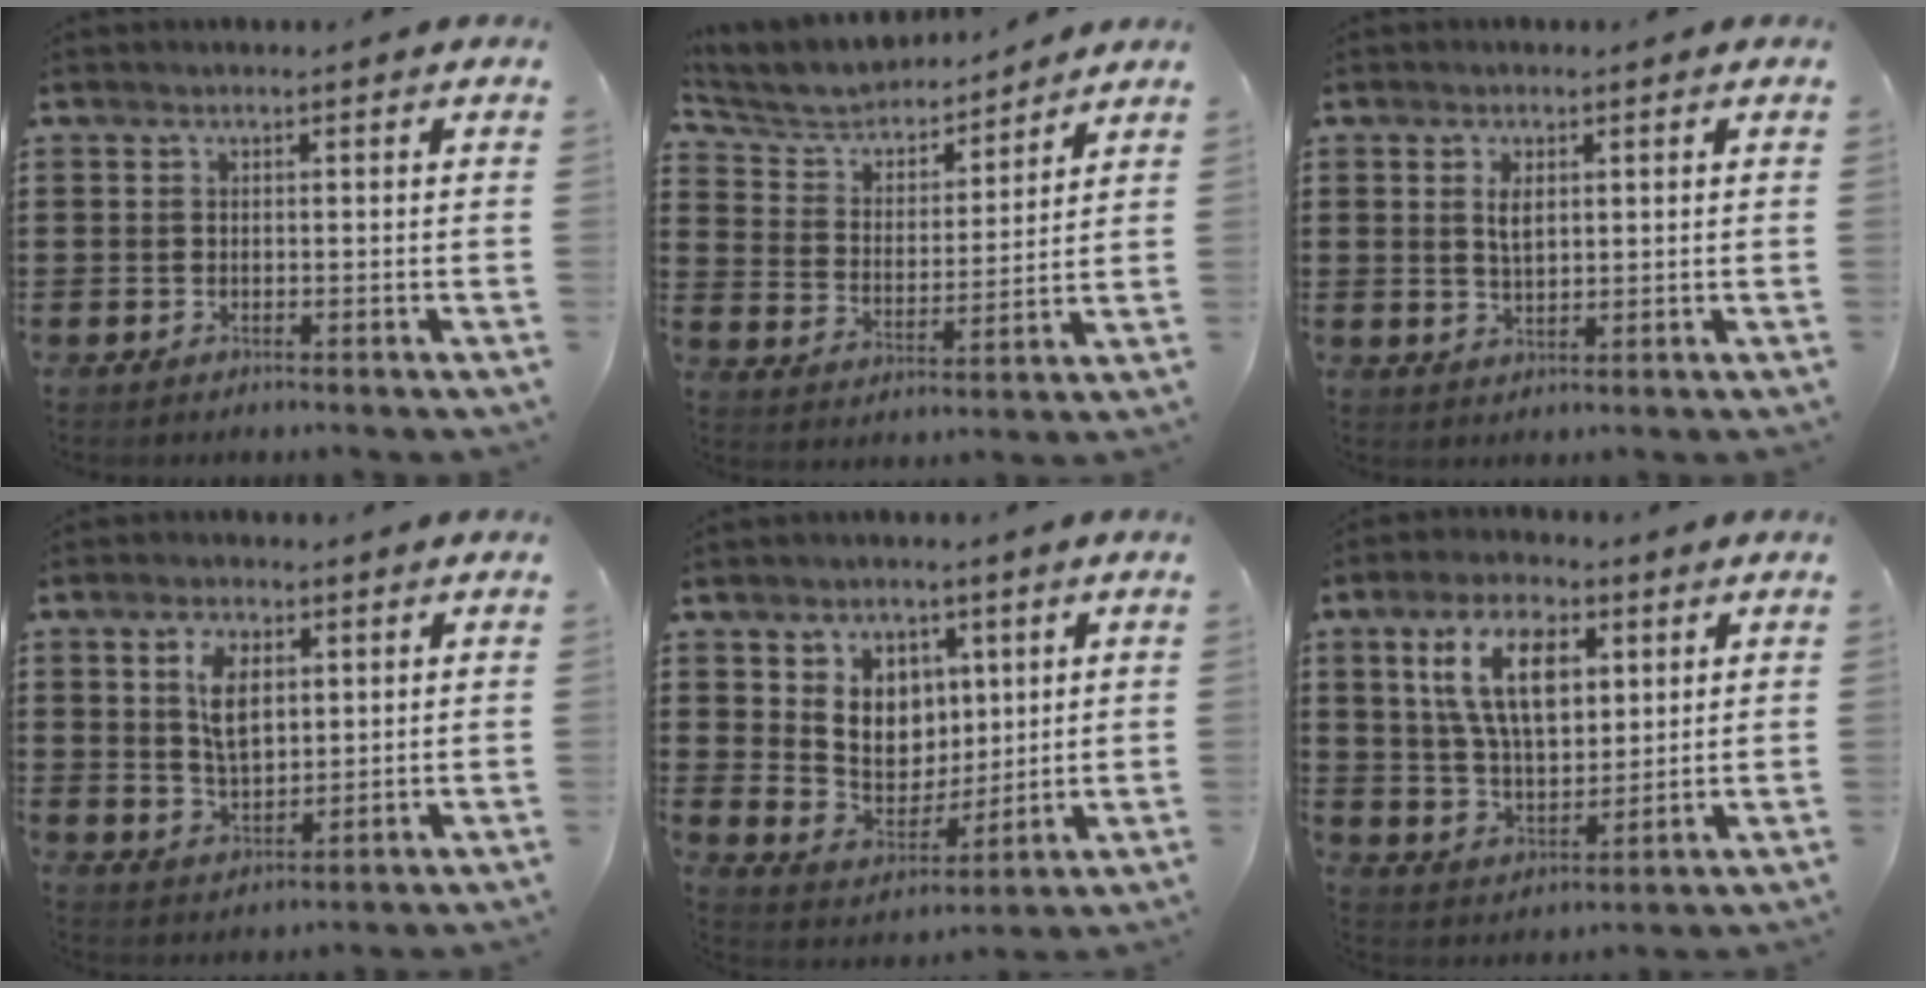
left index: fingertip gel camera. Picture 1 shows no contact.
{"total": 5.5, "force": [5.1, 1.7, 0.9], "torque": [-0.051, -0.034, 0.084]}
{"total": 3.0, "force": [1.0, 1.4, 2.5], "torque": [-0.046, 0.003, 0.016]}
{"total": 6.8, "force": [2.3, 3.6, 5.3], "torque": [-0.099, 0.006, 0.036]}
{"total": 7.9, "force": [2.6, 6.8, 3.1], "torque": [-0.076, 0.003, 0.051]}
{"total": 12.2, "force": [5.1, 6.2, 9.2], "torque": [-0.198, 0.012, 0.090]}